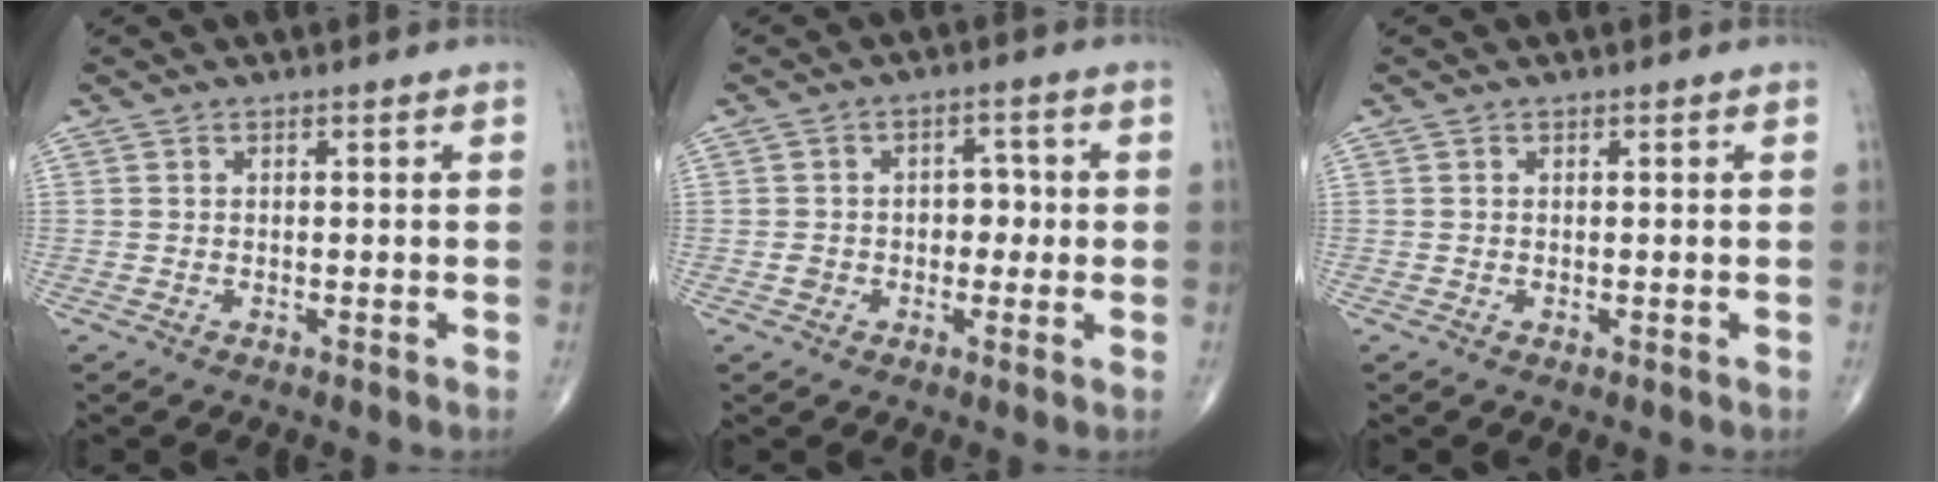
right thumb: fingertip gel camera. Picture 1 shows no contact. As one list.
[{"total": 4.9, "force": [-0.4, 3.9, 3.0], "torque": [-0.016, 0.020, -0.009]}, {"total": 0.0}]